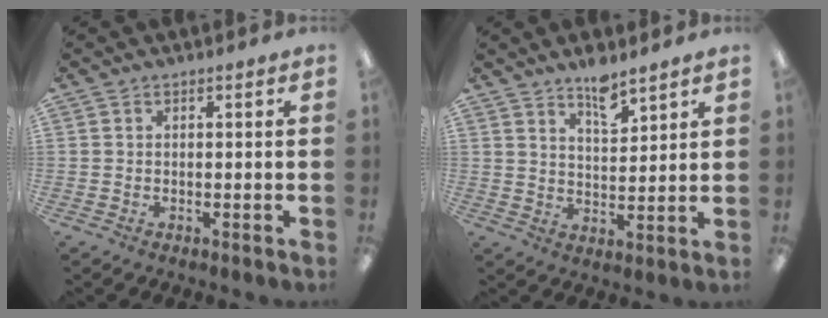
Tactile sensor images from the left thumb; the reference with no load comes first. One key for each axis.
{"total": 6.7, "fx": 5.6, "fy": 1.9, "fz": 3.1, "tx": -0.043, "ty": -0.041, "tz": 0.097}